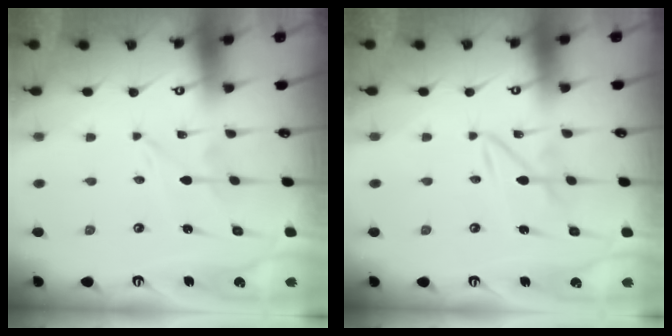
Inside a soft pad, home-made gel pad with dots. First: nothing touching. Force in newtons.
{"total": 2.5, "press": 2.5, "slide": 0.3}